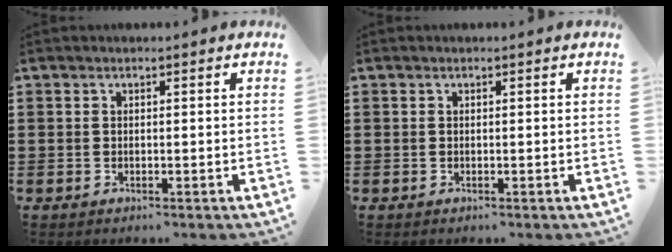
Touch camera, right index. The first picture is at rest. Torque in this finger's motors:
{"motor_torque": [-0.01, 0.02, 0.00, 0.00]}